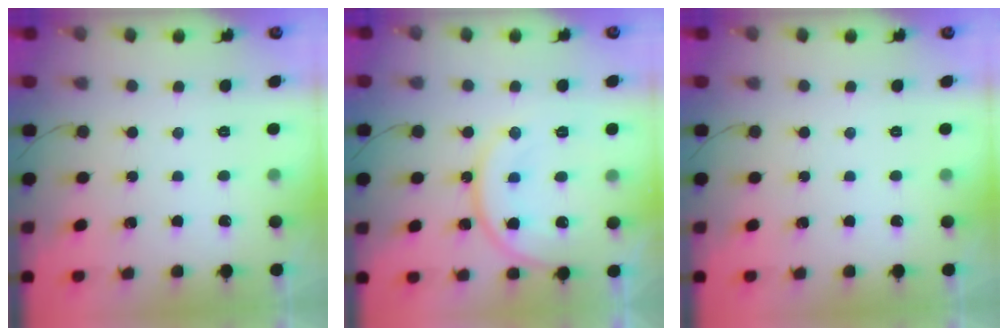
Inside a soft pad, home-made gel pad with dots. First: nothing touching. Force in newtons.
{"total": 15.9, "press": 15.5, "slide": 3.6}
{"total": 0.0}